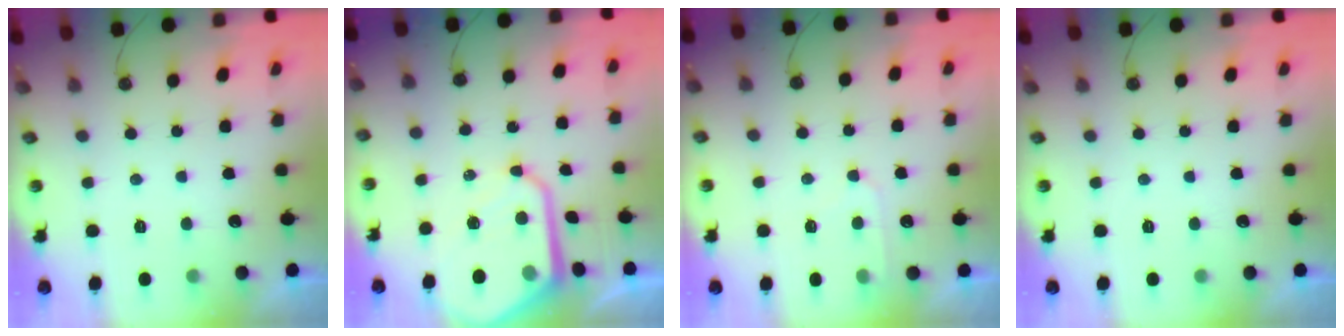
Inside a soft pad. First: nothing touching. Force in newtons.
{"total": 13.5, "press": 13.4, "slide": 1.3}
{"total": 4.8, "press": 4.8, "slide": 0.5}
{"total": 0.0}